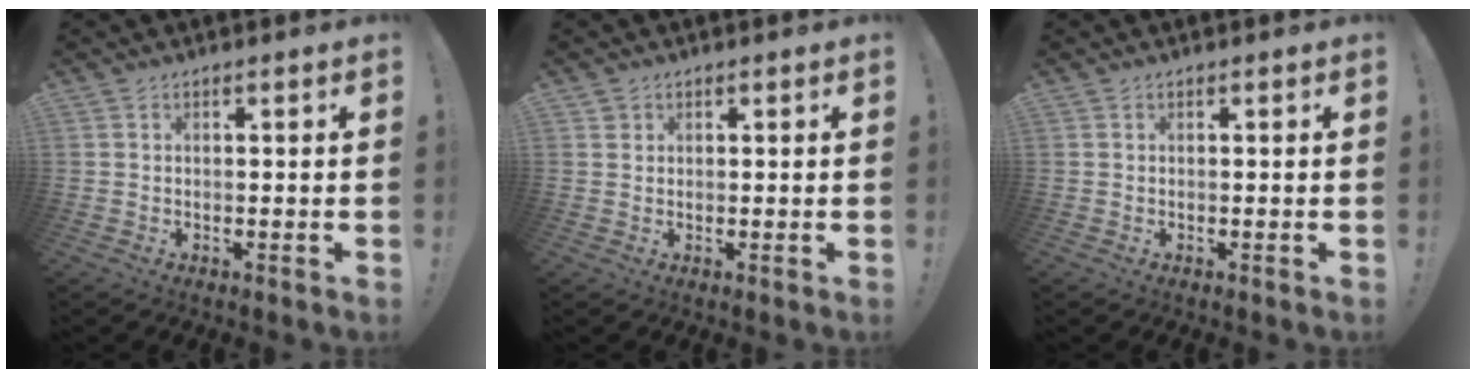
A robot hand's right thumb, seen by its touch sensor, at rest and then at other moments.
{"total": 1.3, "force": [0.8, 1.0, 0.1], "torque": [0.001, -0.001, 0.016]}
{"total": 0.0}